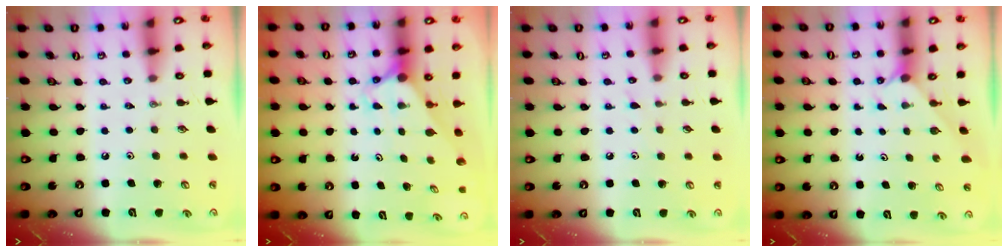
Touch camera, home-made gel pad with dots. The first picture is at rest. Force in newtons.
{"total": 2.7, "press": 2.7, "slide": 0.0}
{"total": 3.9, "press": 3.9, "slide": 0.4}
{"total": 0.9, "press": 0.9, "slide": 0.1}